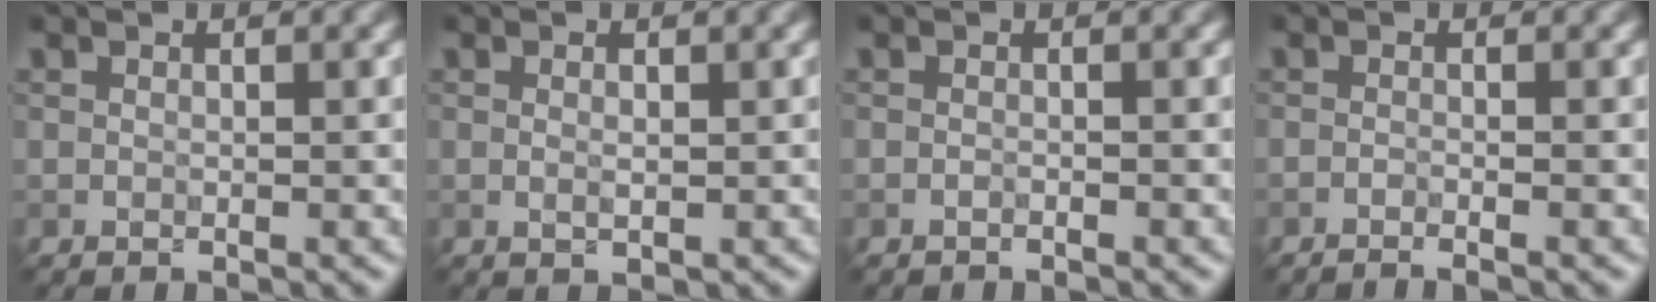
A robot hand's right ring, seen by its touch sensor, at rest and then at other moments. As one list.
[{"total": 1.1, "force": [0.1, 0.6, 0.9], "torque": [-0.018, 0.000, 0.003]}, {"total": 0.7, "force": [-0.6, 0.1, 0.1], "torque": [-0.006, -0.003, -0.015]}, {"total": 2.1, "force": [-1.5, 0.5, 1.4], "torque": [-0.014, 0.003, -0.027]}]